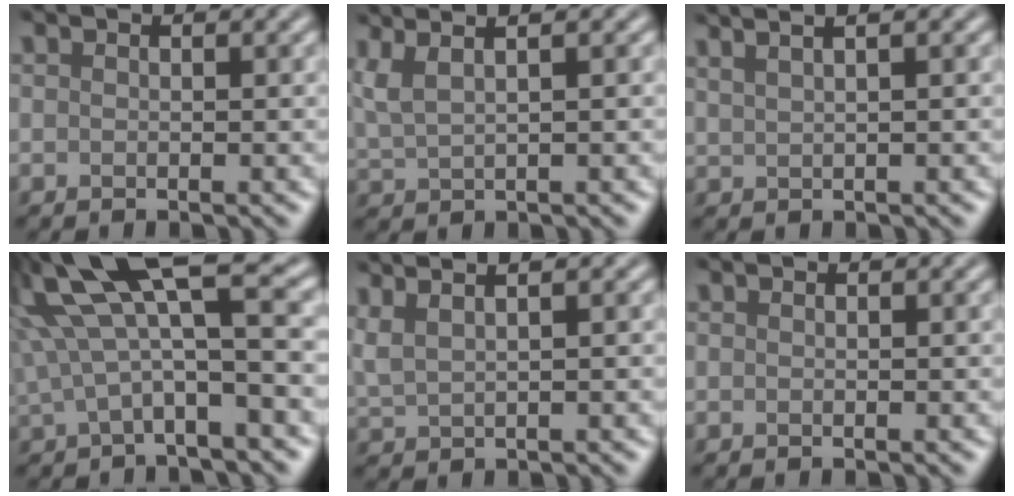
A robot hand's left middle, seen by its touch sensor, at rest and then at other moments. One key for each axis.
{"total": 4.7, "fx": 3.2, "fy": 1.7, "fz": 3.0, "tx": -0.067, "ty": 0.050, "tz": 0.052}
{"total": 5.8, "fx": 3.9, "fy": 2.5, "fz": 3.5, "tx": -0.031, "ty": 0.059, "tz": 0.041}
{"total": 8.7, "fx": 3.2, "fy": 2.1, "fz": 7.8, "tx": -0.155, "ty": 0.024, "tz": 0.069}
{"total": 5.5, "fx": 3.8, "fy": 2.2, "fz": 3.2, "tx": -0.055, "ty": 0.055, "tz": 0.054}
{"total": 0.0}